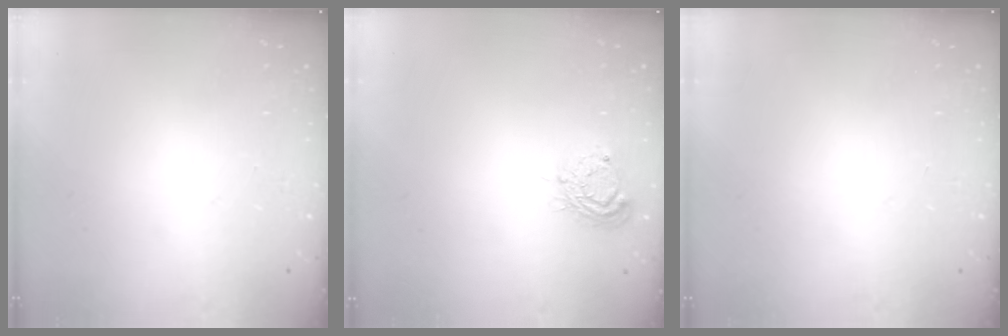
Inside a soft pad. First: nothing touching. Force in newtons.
{"total": 9.1, "press": 9.0, "slide": 0.8}
{"total": 0.0}